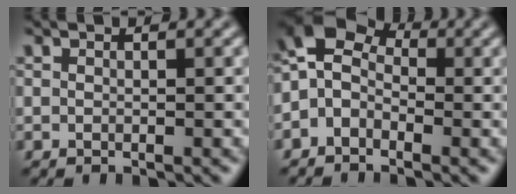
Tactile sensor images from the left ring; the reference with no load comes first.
{"total": 6.0, "force": [-0.6, 4.2, 4.2], "torque": [-0.074, 0.034, -0.034]}